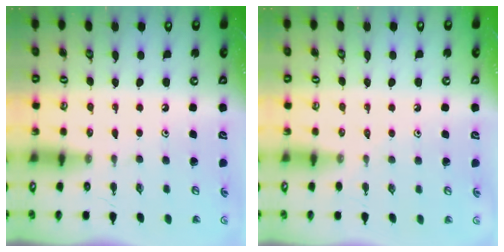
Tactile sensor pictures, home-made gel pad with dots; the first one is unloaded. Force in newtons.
{"total": 2.6, "press": 2.6, "slide": 0.4}